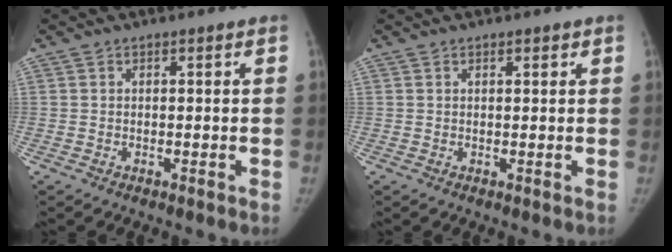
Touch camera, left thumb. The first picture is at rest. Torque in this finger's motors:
{"motor_torque": [-0.37, -0.27, -0.48, 0.05, -0.07]}